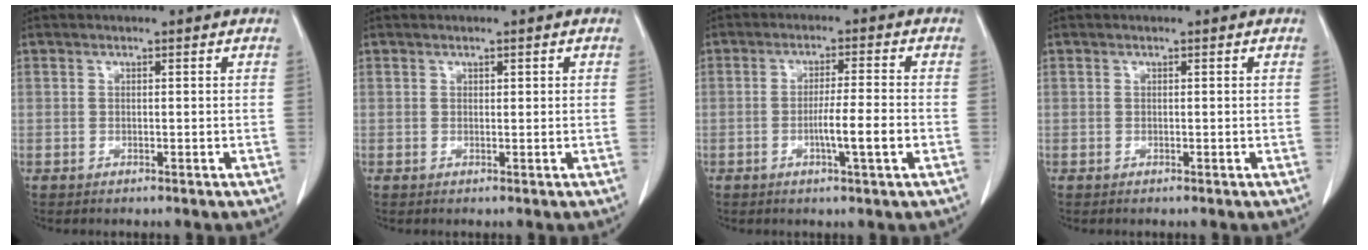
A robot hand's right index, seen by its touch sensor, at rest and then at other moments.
{"total": 0.7, "force": [0.3, 0.3, 0.5], "torque": [-0.006, 0.000, 0.005]}
{"total": 5.9, "force": [-1.8, -0.3, 5.6], "torque": [-0.091, -0.007, -0.031]}
{"total": 0.0}